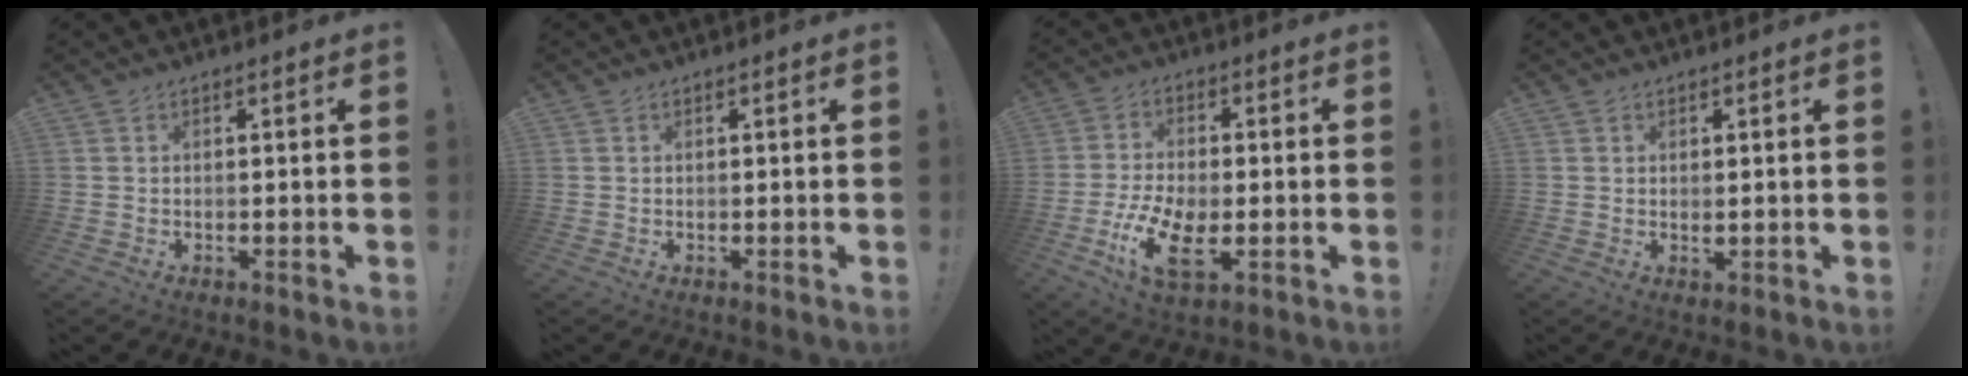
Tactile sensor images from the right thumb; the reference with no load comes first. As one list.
[{"total": 0.0}, {"total": 12.5, "force": [-4.1, 6.1, 10.1], "torque": [-0.205, 0.001, -0.075]}, {"total": 1.0, "force": [0.6, 0.4, 0.7], "torque": [0.002, -0.008, 0.009]}]